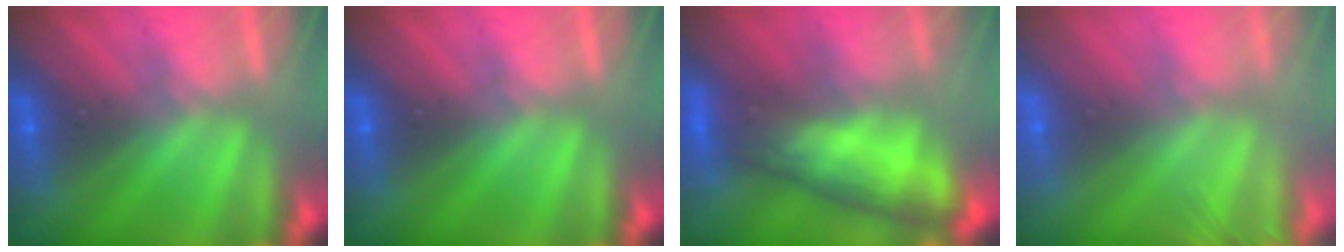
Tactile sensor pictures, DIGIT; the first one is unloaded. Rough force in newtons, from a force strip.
{"total": 0.0}
{"total": 7.8}
{"total": 9.1}